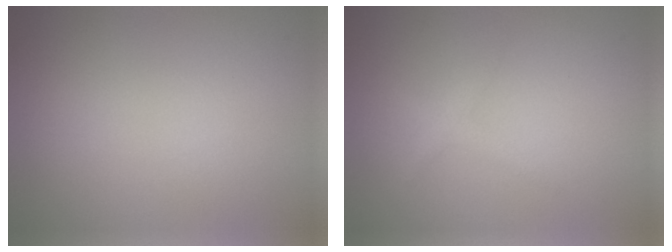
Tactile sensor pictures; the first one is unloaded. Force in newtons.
{"total": 1.1, "press": 1.1, "slide": 0.0}